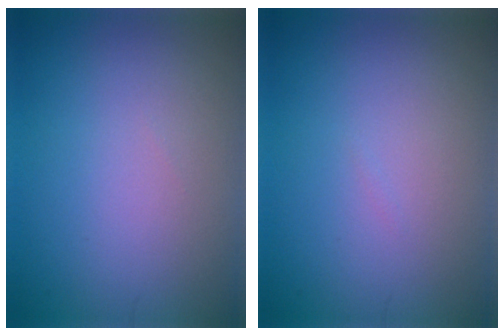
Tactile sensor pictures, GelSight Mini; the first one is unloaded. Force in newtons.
{"total": 0.0}